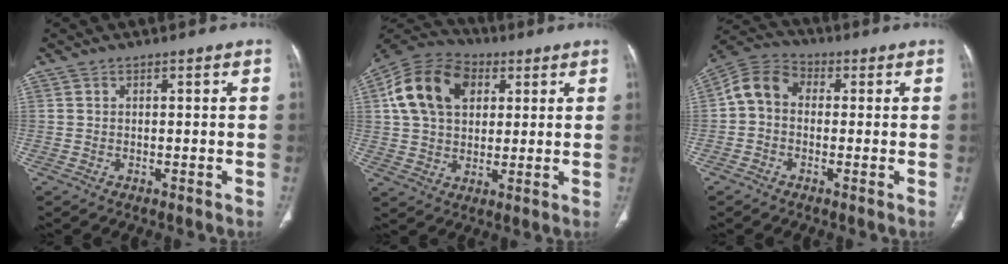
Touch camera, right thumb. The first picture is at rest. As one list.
[{"total": 16.3, "force": [4.7, 11.4, 10.6], "torque": [-0.179, 0.013, 0.078]}, {"total": 7.7, "force": [-0.1, 6.0, 4.7], "torque": [-0.077, 0.024, -0.019]}]